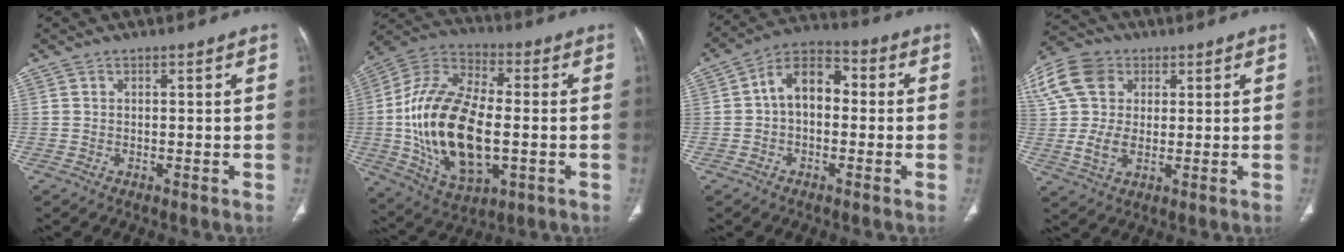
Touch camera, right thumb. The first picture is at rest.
{"total": 23.7, "force": [-2.1, 12.5, 20.0], "torque": [-0.385, 0.009, -0.029]}
{"total": 9.6, "force": [0.1, 6.4, 7.2], "torque": [-0.099, 0.034, -0.012]}
{"total": 14.1, "force": [4.0, 10.5, 8.5], "torque": [-0.167, 0.007, 0.074]}